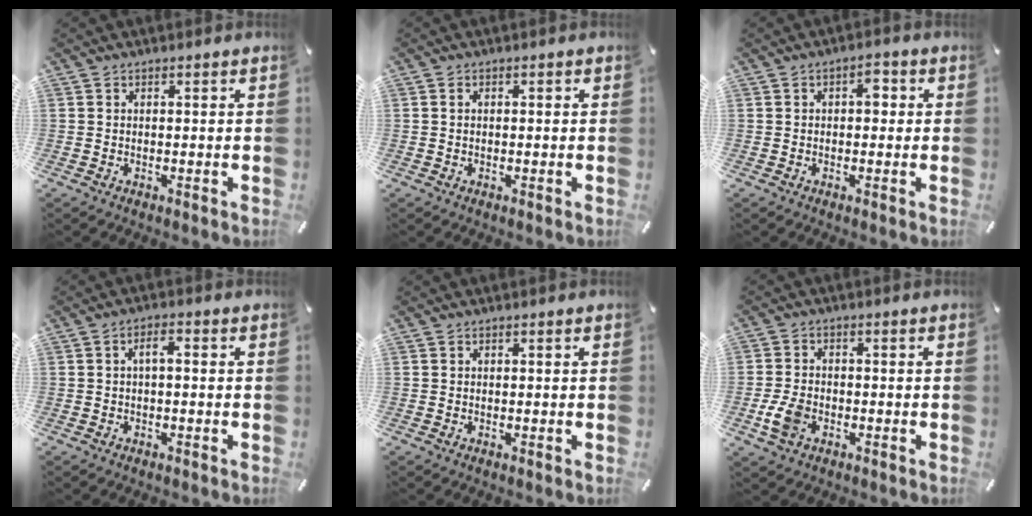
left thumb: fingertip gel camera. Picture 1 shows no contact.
{"total": 0.8, "force": [-0.1, 0.7, 0.4], "torque": [-0.012, 0.004, -0.002]}
{"total": 3.2, "force": [0.3, 1.9, 2.6], "torque": [-0.038, 0.008, -0.004]}
{"total": 2.8, "force": [-0.2, 1.1, 2.6], "torque": [-0.050, 0.011, -0.007]}
{"total": 0.0}
{"total": 5.5, "force": [-2.0, 3.7, 3.5], "torque": [-0.082, 0.003, -0.039]}